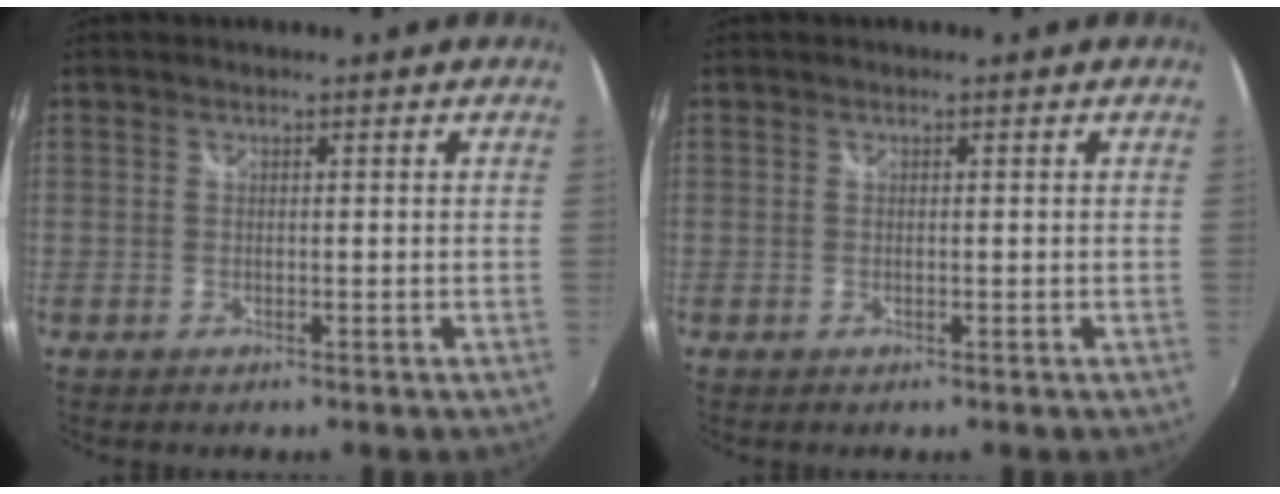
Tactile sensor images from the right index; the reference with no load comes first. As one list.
[{"total": 0.0}]